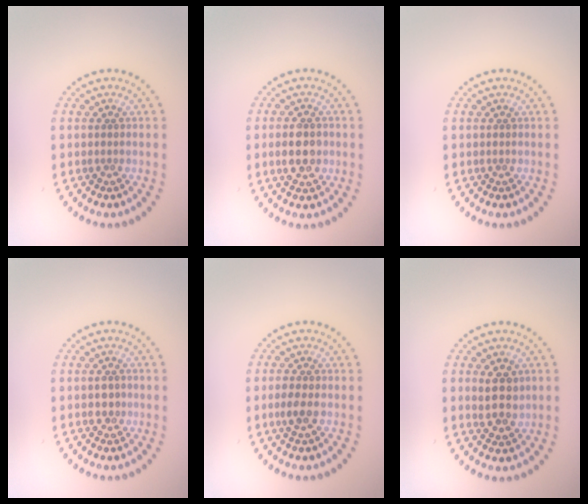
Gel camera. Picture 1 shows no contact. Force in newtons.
{"total": 3.6, "press": 3.6, "slide": 0.2}
{"total": 0.0}
{"total": 1.3, "press": 1.3, "slide": 0.0}
{"total": 1.6, "press": 1.6, "slide": 0.3}
{"total": 3.0, "press": 2.8, "slide": 0.9}